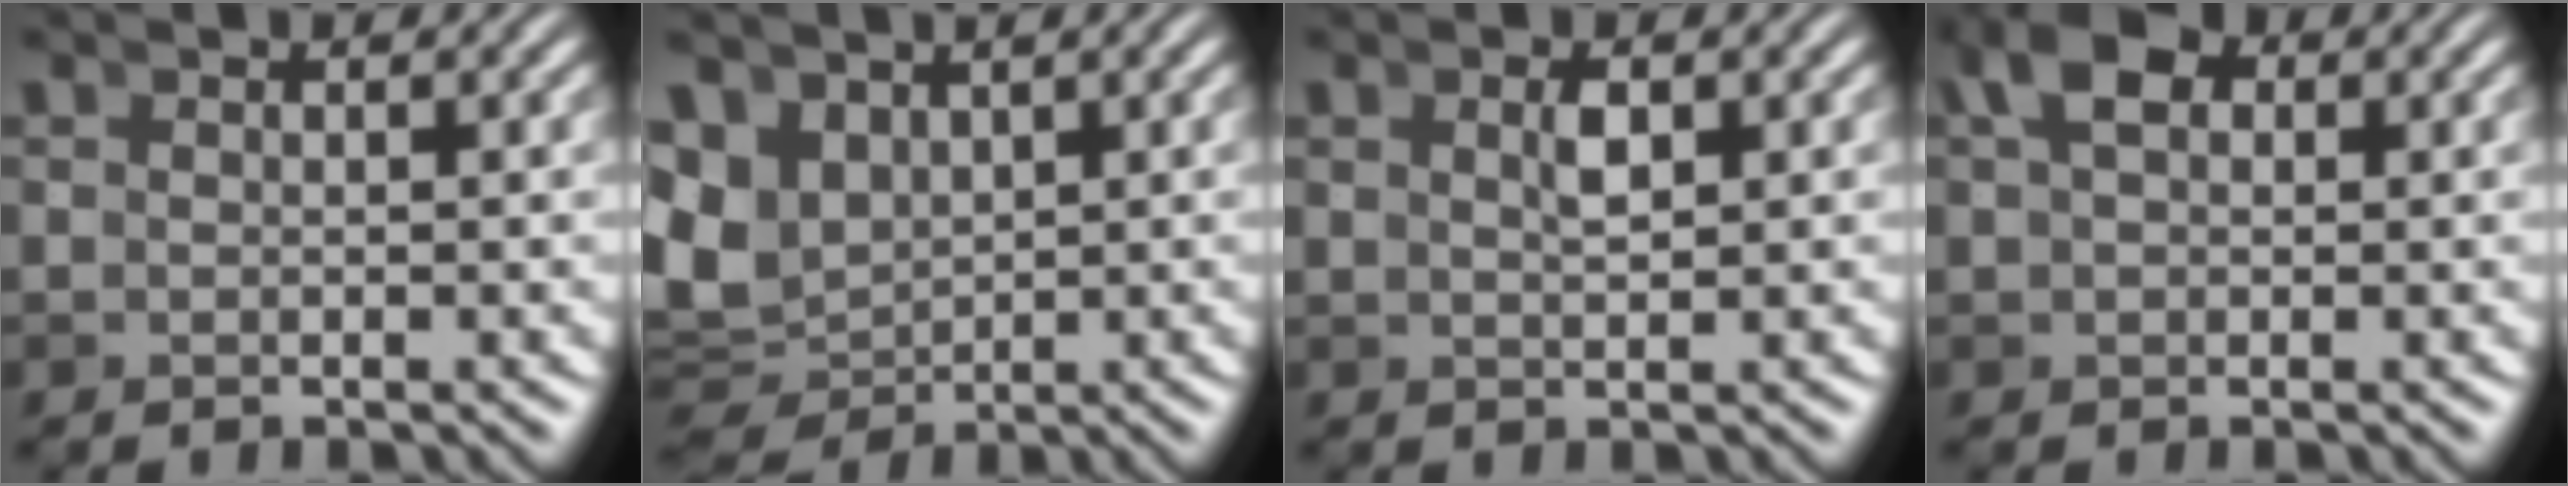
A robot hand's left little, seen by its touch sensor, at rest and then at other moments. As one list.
[{"total": 6.6, "force": [0.3, 5.9, 2.9], "torque": [-0.088, -0.035, 0.021]}, {"total": 1.1, "force": [0.4, -0.2, 1.0], "torque": [-0.010, -0.002, 0.014]}, {"total": 4.0, "force": [1.7, 2.4, 2.7], "torque": [-0.056, 0.005, 0.031]}]